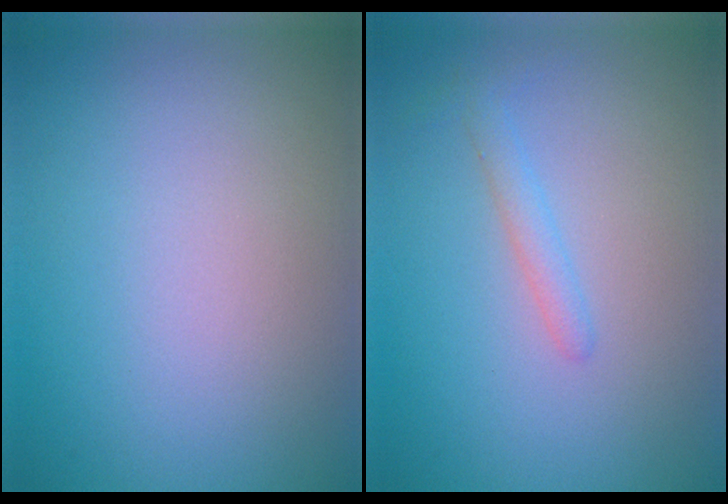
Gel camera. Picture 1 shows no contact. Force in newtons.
{"total": 1.4, "press": 1.4, "slide": 0.0}